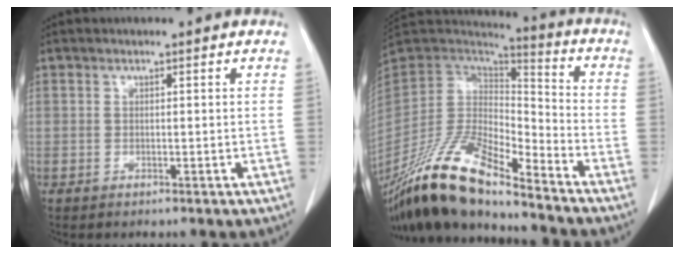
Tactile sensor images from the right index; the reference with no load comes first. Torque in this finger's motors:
{"motor_torque": [0.28, -0.27, -0.17, -0.18]}